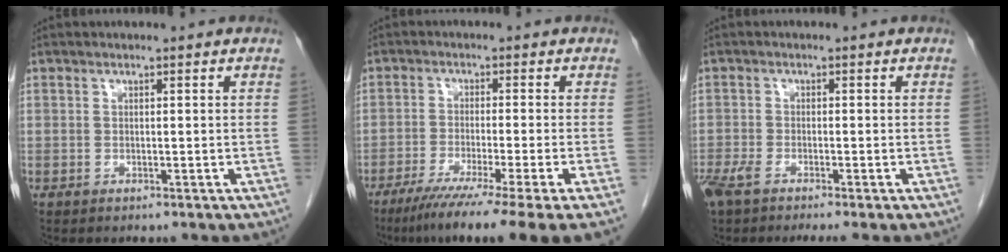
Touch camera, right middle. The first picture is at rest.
{"total": 13.8, "force": [-9.9, -1.9, 9.5], "torque": [-0.122, -0.042, -0.149]}
{"total": 5.1, "force": [-3.8, 0.7, 3.4], "torque": [-0.061, -0.012, -0.067]}